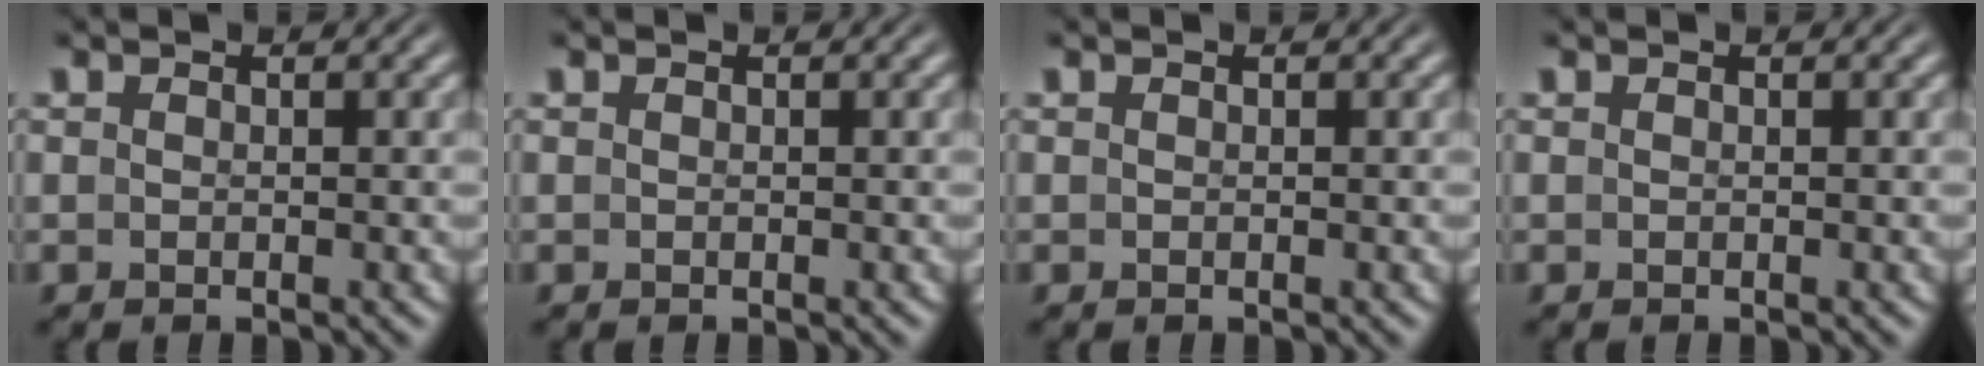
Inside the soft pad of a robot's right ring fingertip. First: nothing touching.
{"total": 0.0}
{"total": 0.0}
{"total": 0.0}